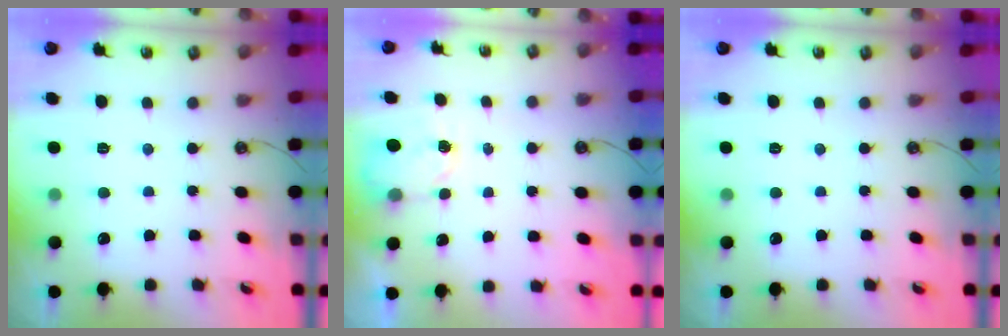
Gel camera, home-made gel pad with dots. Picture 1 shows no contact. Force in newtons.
{"total": 2.7, "press": 2.7, "slide": 0.4}
{"total": 0.0}